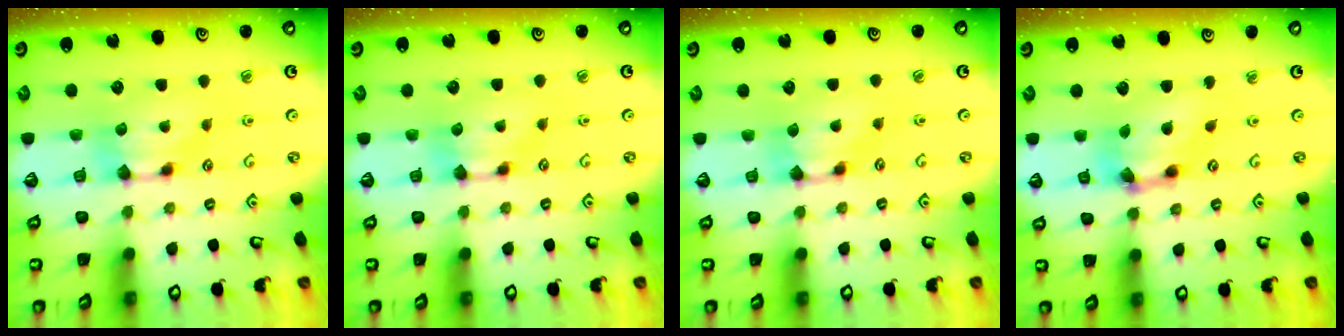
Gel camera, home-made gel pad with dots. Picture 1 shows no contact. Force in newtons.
{"total": 0.6, "press": 0.1, "slide": 0.6}
{"total": 0.6, "press": 0.2, "slide": 0.5}
{"total": 5.2, "press": 4.8, "slide": 2.1}